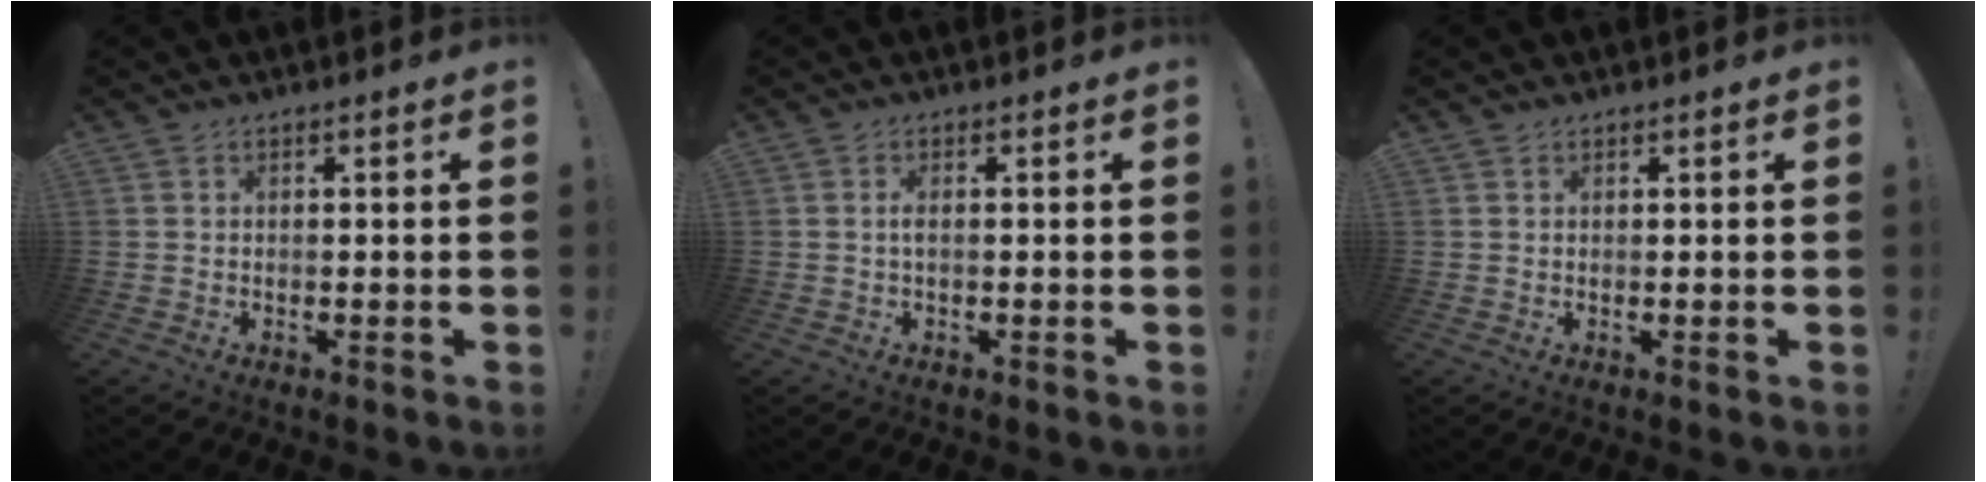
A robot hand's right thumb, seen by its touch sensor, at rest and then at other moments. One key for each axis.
{"total": 1.2, "fx": -0.1, "fy": 0.2, "fz": 1.2, "tx": -0.023, "ty": 0.002, "tz": -0.003}
{"total": 0.7, "fx": 0.5, "fy": 0.3, "fz": -0.1, "tx": 0.007, "ty": -0.002, "tz": 0.010}